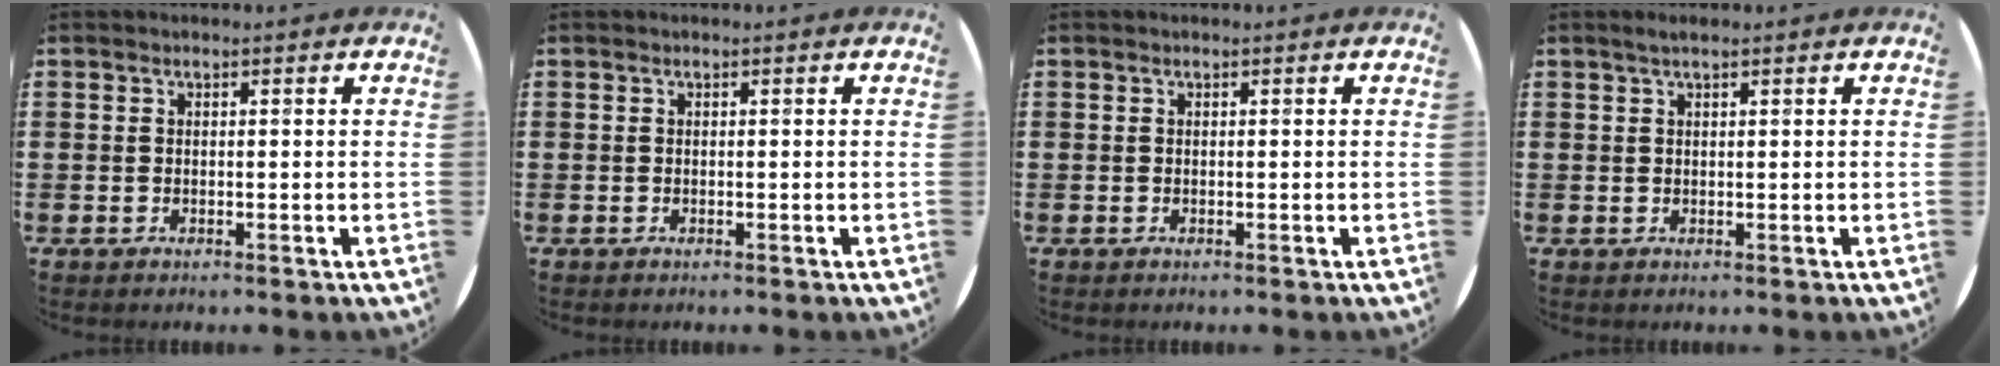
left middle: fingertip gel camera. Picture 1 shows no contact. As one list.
[{"total": 0.0}, {"total": 0.0}, {"total": 1.0, "force": [0.6, 0.0, 0.7], "torque": [-0.014, 0.003, 0.011]}]